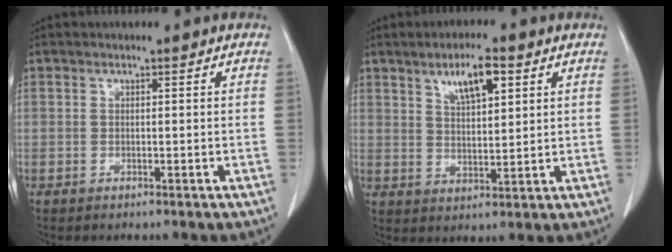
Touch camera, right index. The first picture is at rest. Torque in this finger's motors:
{"motor_torque": [0.41, 0.38, 0.28, 0.10]}